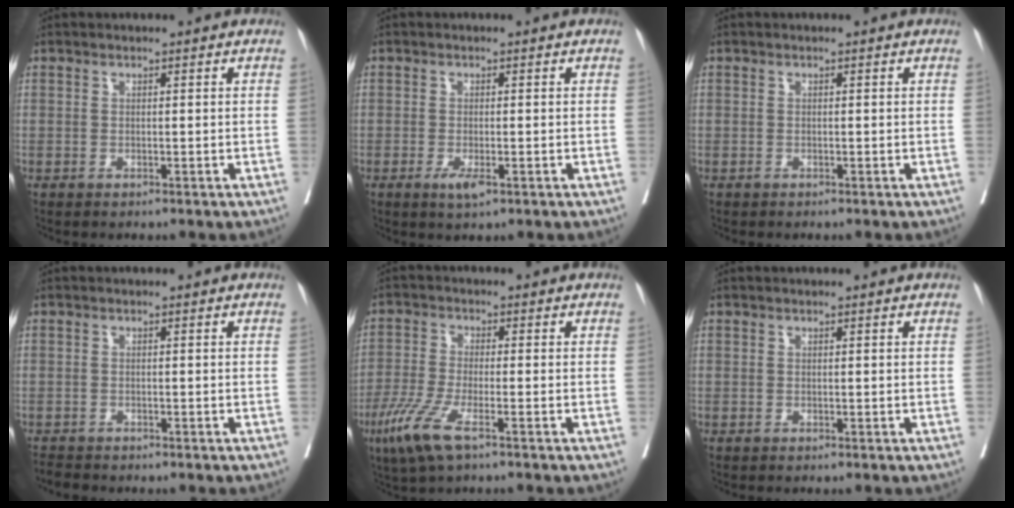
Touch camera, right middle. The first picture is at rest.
{"total": 2.5, "force": [-1.2, 0.6, 2.1], "torque": [-0.036, -0.004, -0.017]}
{"total": 0.0}
{"total": 1.6, "force": [-1.6, 0.3, 0.1], "torque": [-0.011, -0.010, -0.028]}
{"total": 7.9, "force": [-4.8, 1.0, 6.3], "torque": [-0.141, -0.020, -0.095]}
{"total": 0.0}